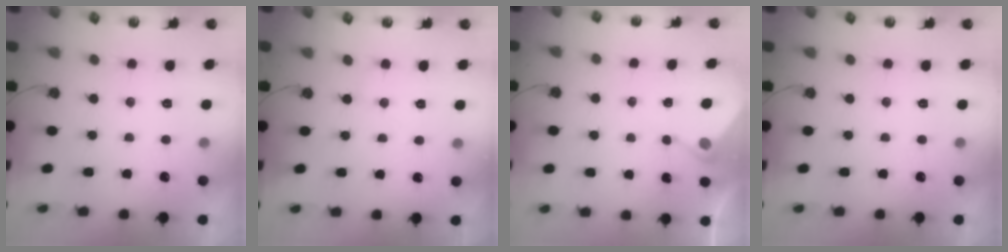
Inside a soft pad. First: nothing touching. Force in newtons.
{"total": 2.6, "press": 2.5, "slide": 0.5}
{"total": 3.6, "press": 3.6, "slide": 0.5}
{"total": 0.0}